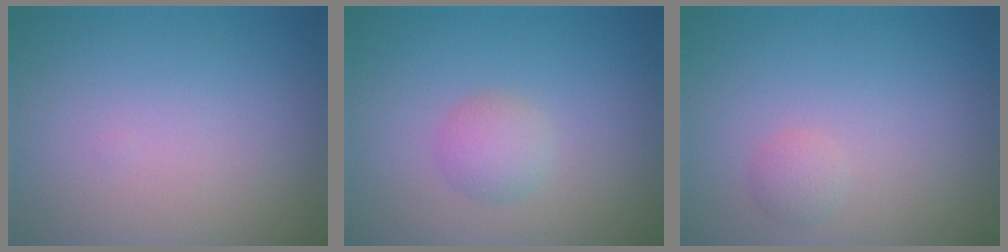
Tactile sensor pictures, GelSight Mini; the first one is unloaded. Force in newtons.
{"total": 2.0, "press": 2.0, "slide": 0.0}
{"total": 1.2, "press": 1.2, "slide": 0.0}